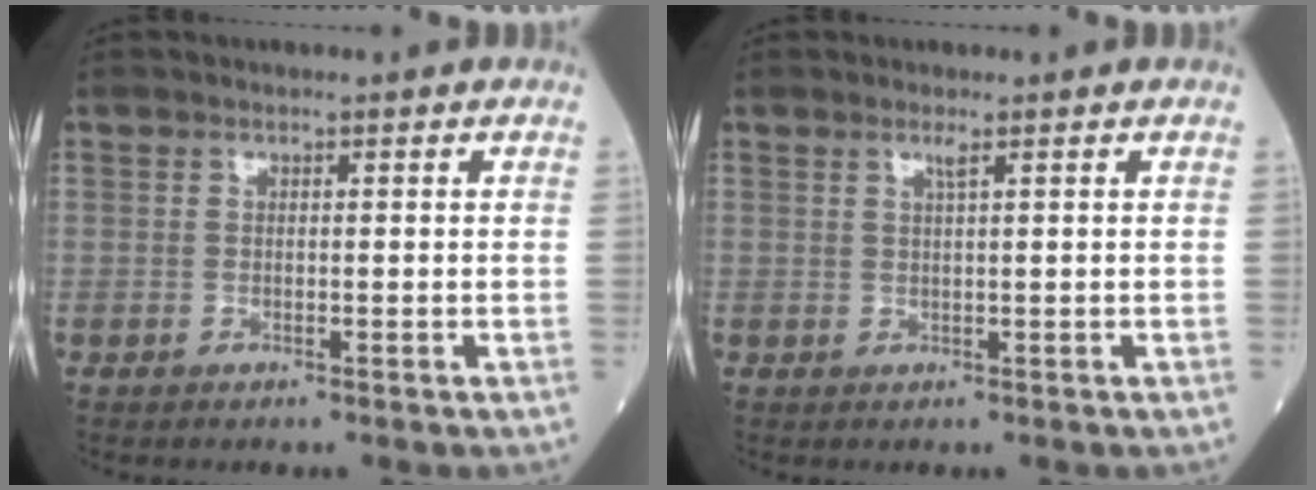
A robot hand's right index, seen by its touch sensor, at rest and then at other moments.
{"total": 1.0, "force": [0.5, -0.2, 0.8], "torque": [-0.019, -0.002, 0.011]}